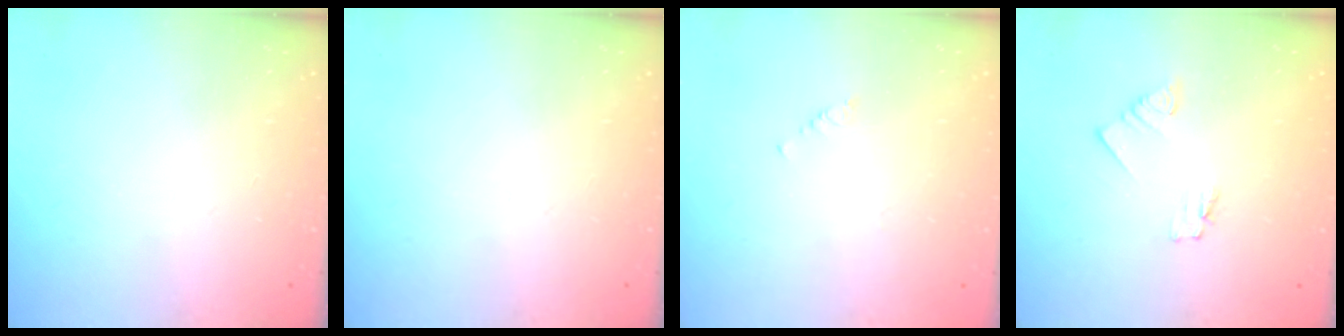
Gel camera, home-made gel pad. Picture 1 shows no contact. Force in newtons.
{"total": 0.0}
{"total": 0.7, "press": 0.6, "slide": 0.2}
{"total": 1.6, "press": 1.6, "slide": 0.1}